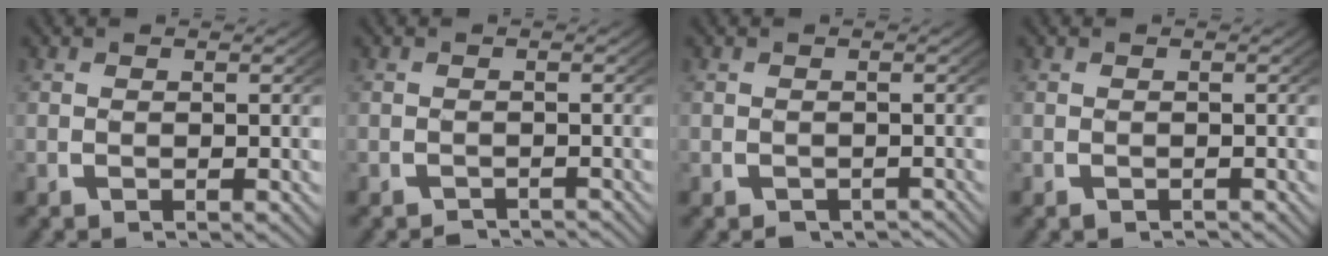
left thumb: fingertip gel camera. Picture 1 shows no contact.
{"total": 1.8, "force": [-1.7, 0.3, 0.2], "torque": [0.001, -0.008, -0.027]}
{"total": 2.0, "force": [-1.8, 0.8, 0.4], "torque": [0.005, -0.008, -0.025]}
{"total": 0.8, "force": [-0.7, 0.3, 0.2], "torque": [-0.002, -0.004, -0.011]}